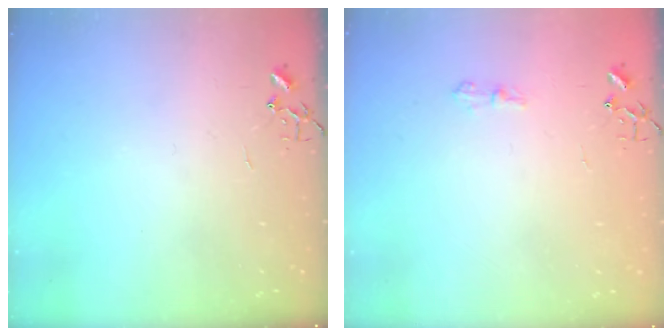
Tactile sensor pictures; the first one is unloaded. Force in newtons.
{"total": 6.1, "press": 6.1, "slide": 0.6}